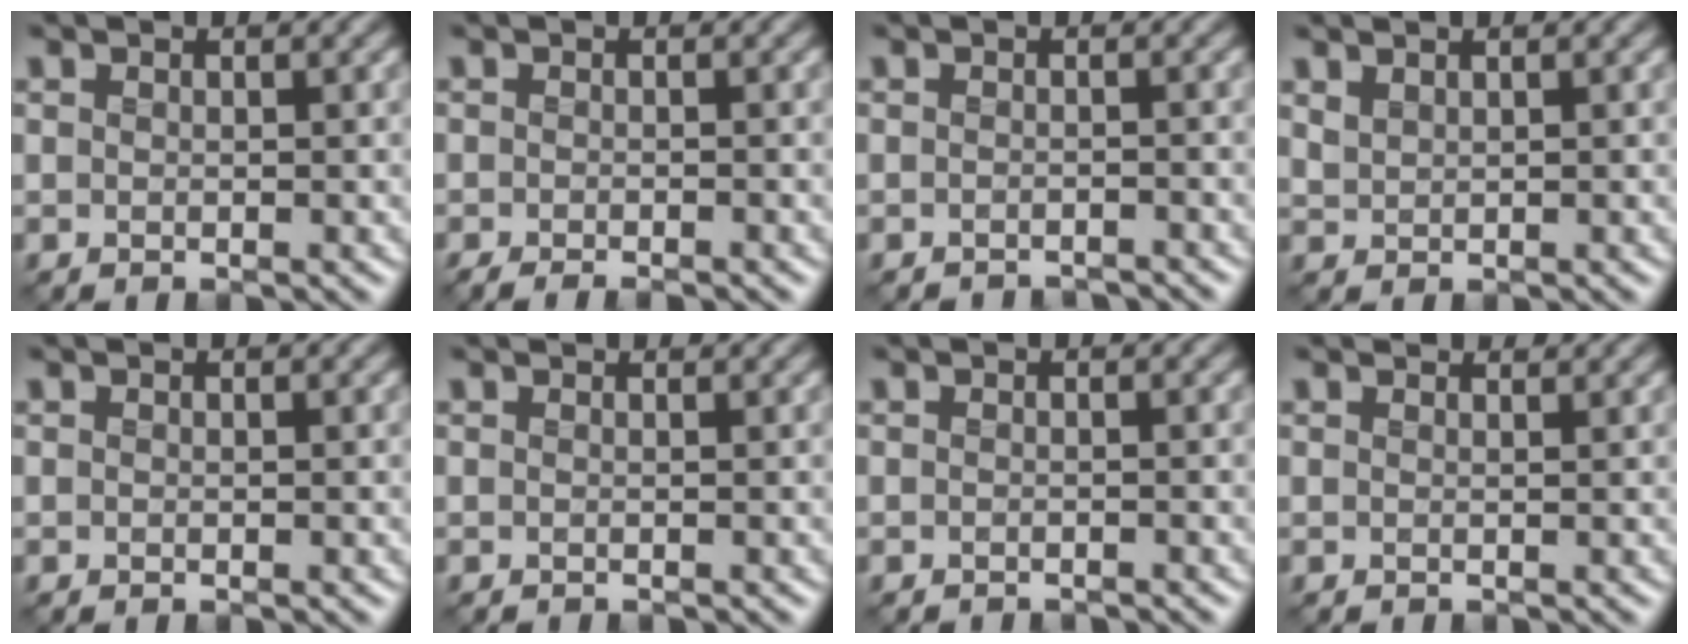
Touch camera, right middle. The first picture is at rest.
{"total": 1.5, "force": [-1.4, -0.1, 0.4], "torque": [-0.004, -0.008, -0.024]}
{"total": 2.5, "force": [-2.5, 0.0, -0.3], "torque": [0.010, -0.010, -0.038]}
{"total": 1.0, "force": [0.8, 0.4, 0.4], "torque": [-0.014, 0.000, 0.021]}
{"total": 0.0}
{"total": 0.8, "force": [0.8, 0.1, 0.0], "torque": [-0.009, -0.004, 0.005]}
{"total": 1.2, "force": [-1.2, -0.1, -0.3], "torque": [0.009, -0.011, -0.024]}
{"total": 1.9, "force": [1.9, 0.2, 0.3], "torque": [-0.016, 0.001, 0.017]}